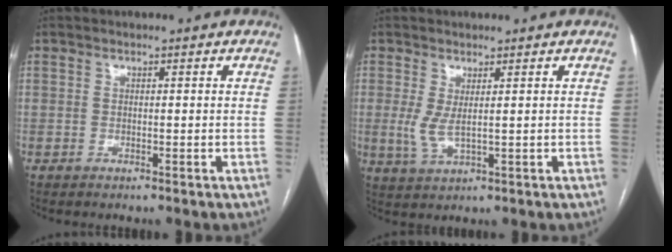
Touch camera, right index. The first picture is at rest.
{"total": 3.4, "force": [0.4, 0.8, 3.2], "torque": [-0.078, -0.006, 0.017]}